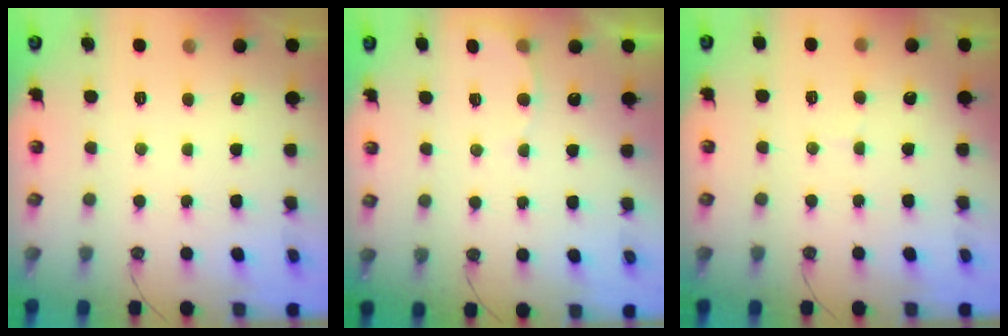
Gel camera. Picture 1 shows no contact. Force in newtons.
{"total": 5.0, "press": 4.7, "slide": 1.4}
{"total": 3.4, "press": 3.3, "slide": 0.8}